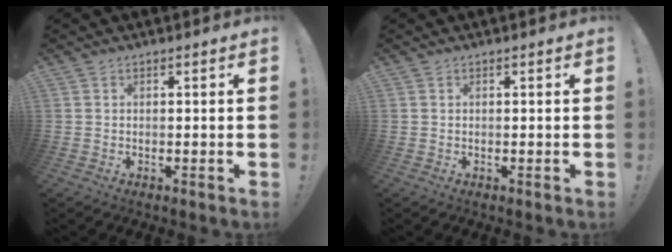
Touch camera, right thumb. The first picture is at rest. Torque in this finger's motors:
{"motor_torque": [-0.05, 0.05, 0.07, -0.05, 0.03]}